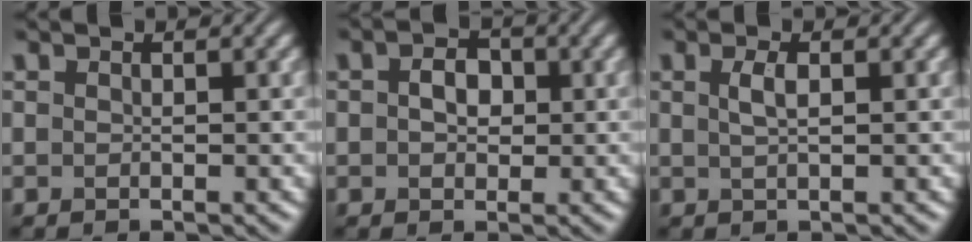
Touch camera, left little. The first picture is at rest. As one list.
[{"total": 2.7, "force": [0.2, 2.0, 1.9], "torque": [-0.034, 0.005, -0.002]}, {"total": 1.5, "force": [0.4, 0.5, 1.4], "torque": [-0.030, 0.003, 0.009]}]